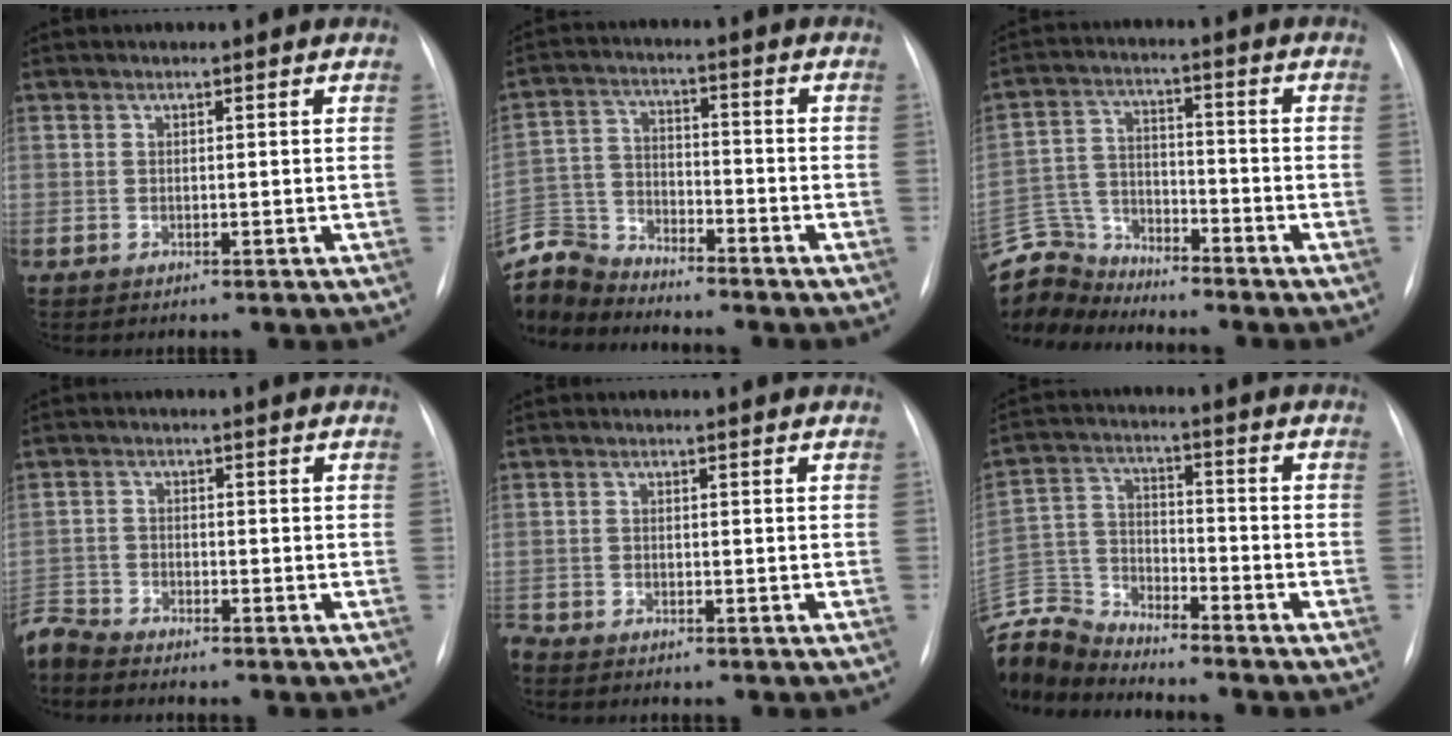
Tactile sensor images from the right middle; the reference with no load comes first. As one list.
[{"total": 11.4, "force": [-11.2, 1.8, 1.3], "torque": [-0.036, 0.016, -0.217]}, {"total": 10.9, "force": [-10.6, 2.2, 0.8], "torque": [-0.026, 0.016, -0.206]}, {"total": 4.9, "force": [-4.8, 0.8, 0.2], "torque": [-0.003, -0.010, -0.096]}, {"total": 2.7, "force": [-2.5, 0.8, 0.7], "torque": [-0.012, -0.005, -0.042]}, {"total": 12.3, "force": [-12.2, 1.1, 1.1], "torque": [-0.032, 0.025, -0.240]}]